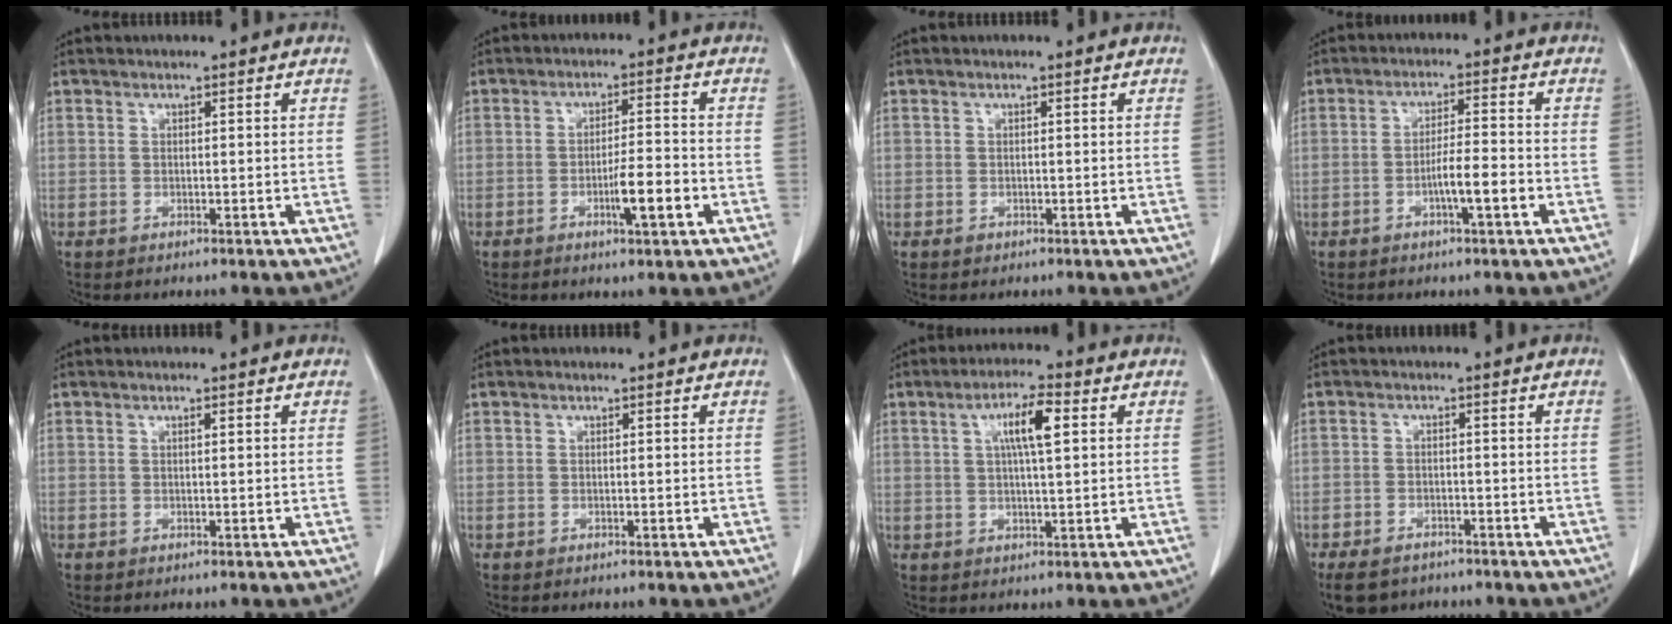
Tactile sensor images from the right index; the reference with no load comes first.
{"total": 6.5, "force": [-2.4, 0.9, 6.0], "torque": [-0.099, -0.002, -0.035]}
{"total": 1.2, "force": [-0.4, 1.0, 0.5], "torque": [-0.008, 0.002, 0.000]}
{"total": 5.5, "force": [-2.1, 0.6, 5.1], "torque": [-0.093, 0.004, -0.035]}
{"total": 0.7, "force": [0.2, 0.2, 0.6], "torque": [-0.013, 0.001, 0.006]}
{"total": 0.0}
{"total": 7.0, "force": [2.1, 1.3, 6.5], "torque": [-0.119, 0.010, 0.038]}
{"total": 9.6, "force": [-7.1, 5.4, 3.7], "torque": [-0.080, -0.003, -0.105]}